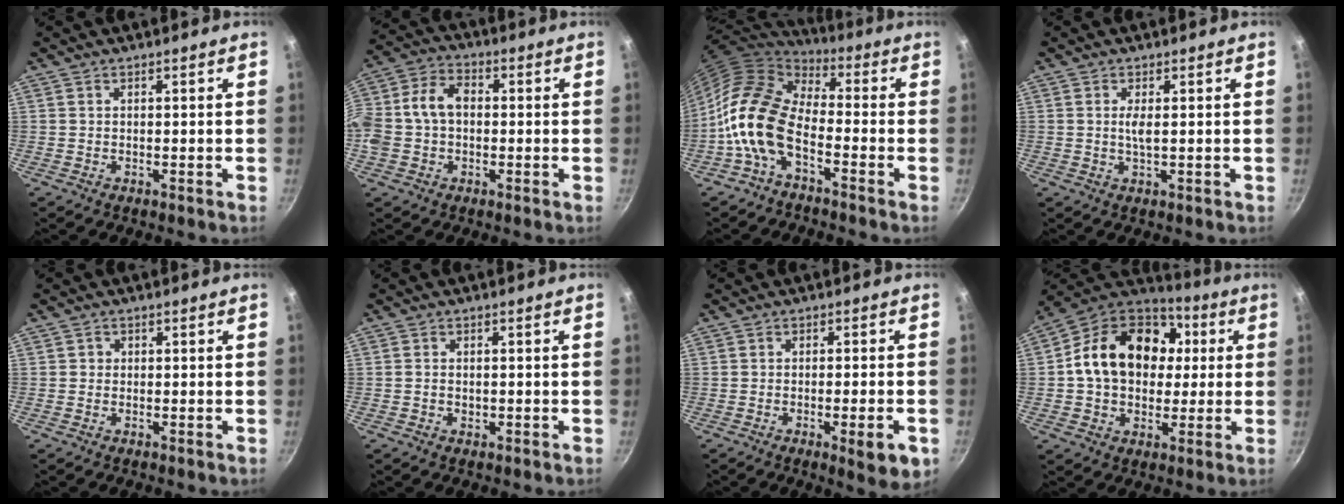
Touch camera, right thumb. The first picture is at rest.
{"total": 11.9, "force": [-0.2, 8.6, 8.2], "torque": [-0.153, 0.037, -0.020]}
{"total": 13.9, "force": [-4.8, 7.8, 10.5], "torque": [-0.184, 0.044, -0.114]}
{"total": 2.1, "force": [0.3, 0.4, 2.0], "torque": [-0.045, -0.004, 0.008]}
{"total": 0.9, "force": [0.0, 0.9, 0.2], "torque": [0.003, 0.000, -0.002]}
{"total": 1.4, "force": [-0.3, 1.0, 0.9], "torque": [-0.015, 0.002, -0.006]}
{"total": 7.4, "force": [-2.8, 1.6, 6.6], "torque": [-0.082, 0.002, -0.034]}
{"total": 21.4, "force": [3.0, 16.1, 13.8], "torque": [-0.212, 0.030, 0.038]}